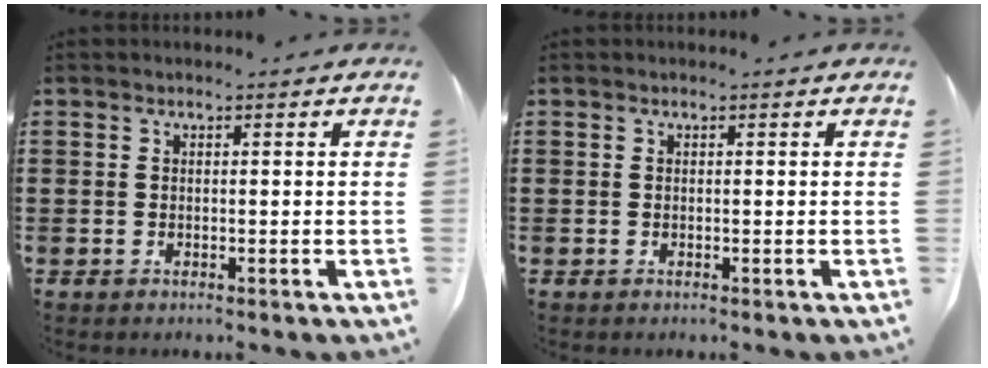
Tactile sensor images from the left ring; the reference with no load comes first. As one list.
[{"total": 0.0}]